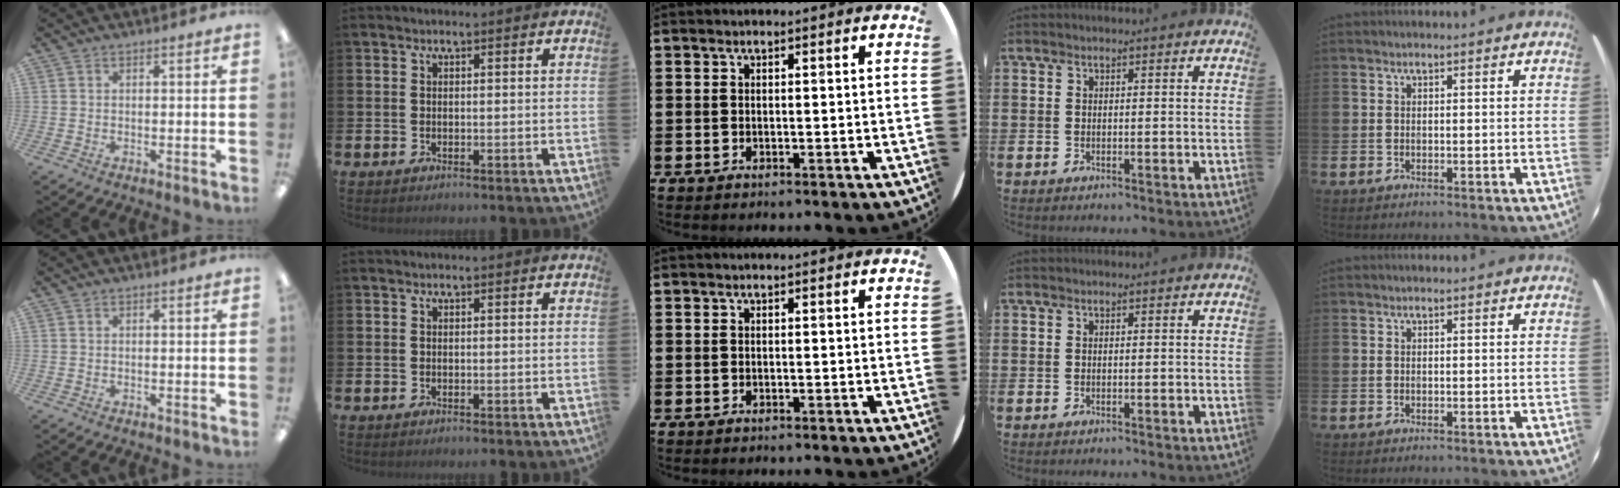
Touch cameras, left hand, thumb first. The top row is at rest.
{}